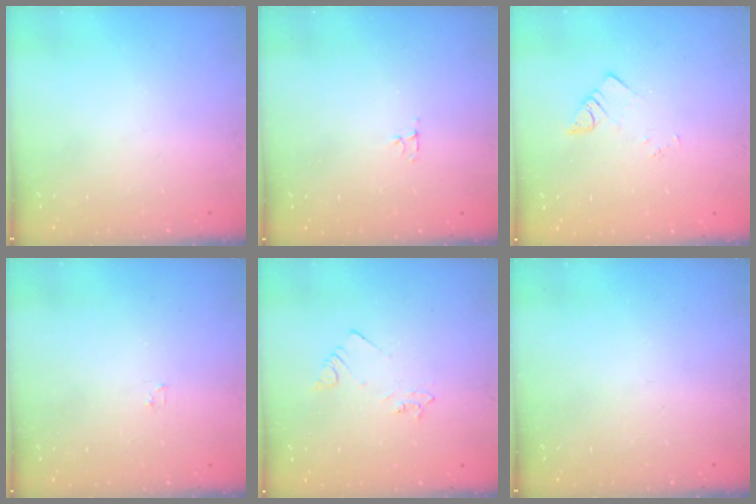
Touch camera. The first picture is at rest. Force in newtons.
{"total": 3.1, "press": 3.0, "slide": 0.4}
{"total": 2.2, "press": 2.2, "slide": 0.2}
{"total": 1.2, "press": 1.2, "slide": 0.2}
{"total": 2.5, "press": 2.5, "slide": 0.3}
{"total": 0.0}